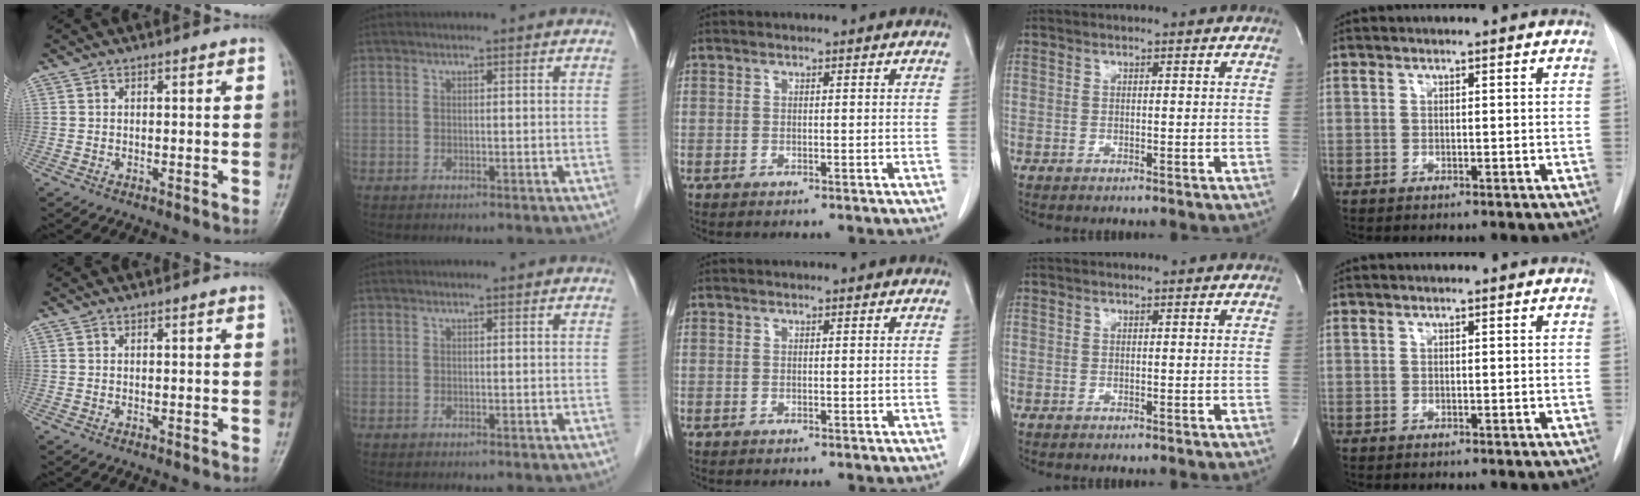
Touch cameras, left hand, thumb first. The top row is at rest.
{}